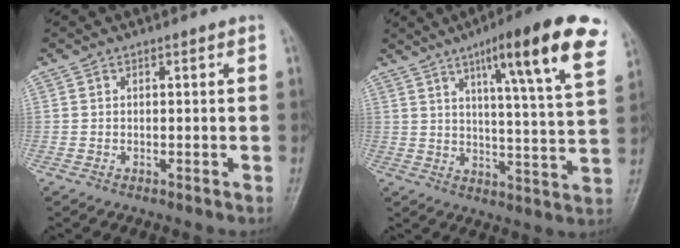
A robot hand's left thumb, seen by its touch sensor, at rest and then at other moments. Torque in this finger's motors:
{"motor_torque": [0.68, 0.56, 1.72, -1.06, 0.24]}